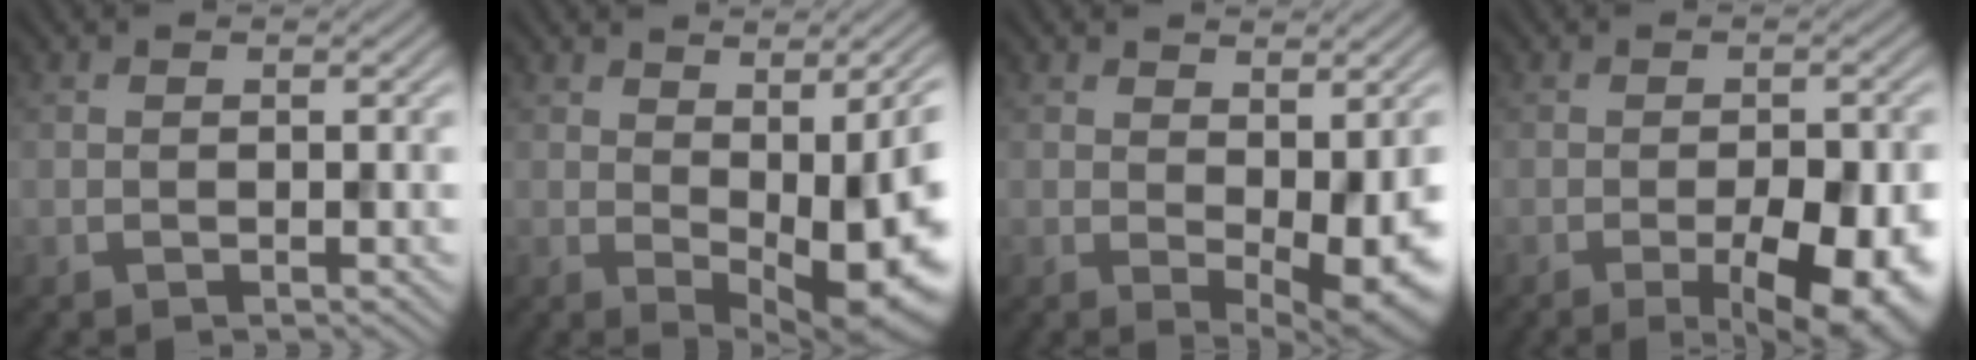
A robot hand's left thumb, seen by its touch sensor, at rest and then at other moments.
{"total": 12.3, "force": [-0.4, 4.3, 11.5], "torque": [-0.151, -0.004, 0.013]}
{"total": 7.7, "force": [-0.2, 3.5, 6.9], "torque": [-0.104, -0.016, 0.010]}
{"total": 8.9, "force": [-3.8, 2.7, 7.6], "torque": [-0.117, -0.006, -0.046]}